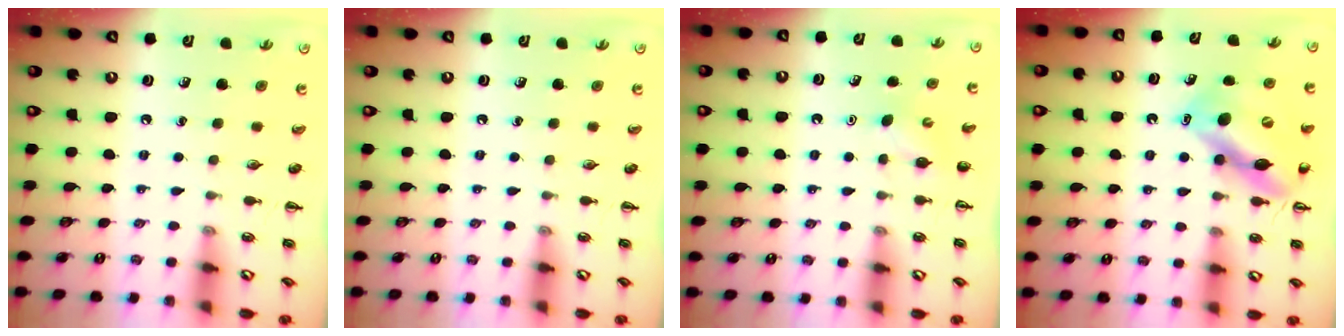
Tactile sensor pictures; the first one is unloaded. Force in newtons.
{"total": 0.0}
{"total": 2.7, "press": 2.6, "slide": 0.7}
{"total": 13.4, "press": 12.9, "slide": 3.8}